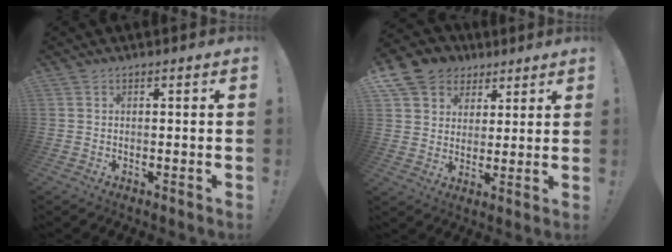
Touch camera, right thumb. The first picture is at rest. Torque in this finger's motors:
{"motor_torque": [0.40, 0.41, 0.14, 0.12, 0.36]}